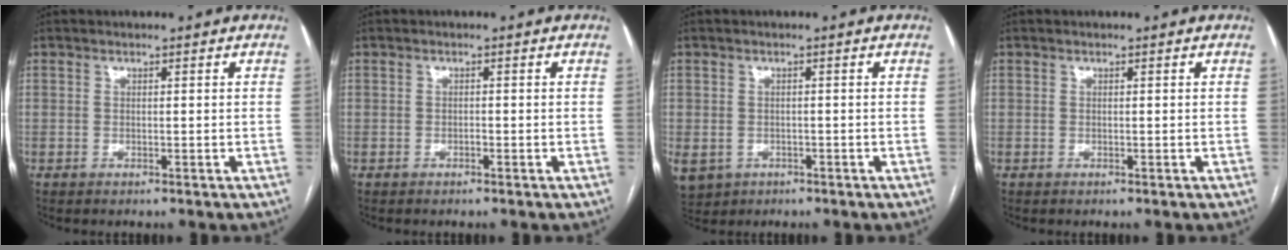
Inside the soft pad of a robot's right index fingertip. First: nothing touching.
{"total": 0.5, "force": [-0.4, 0.2, 0.3], "torque": [-0.009, 0.001, -0.008]}
{"total": 8.9, "force": [-3.7, 7.5, 3.2], "torque": [-0.099, -0.003, -0.047]}
{"total": 0.0}